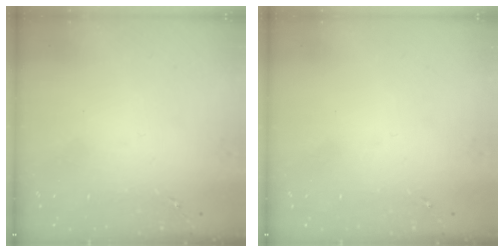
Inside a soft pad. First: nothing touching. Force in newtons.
{"total": 0.0}